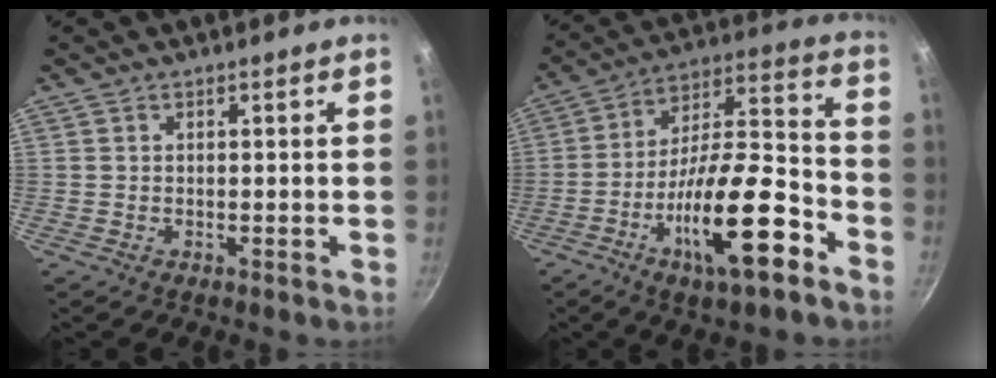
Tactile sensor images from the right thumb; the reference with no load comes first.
{"total": 20.5, "force": [-9.3, 6.6, 17.0], "torque": [-0.261, 0.052, -0.157]}